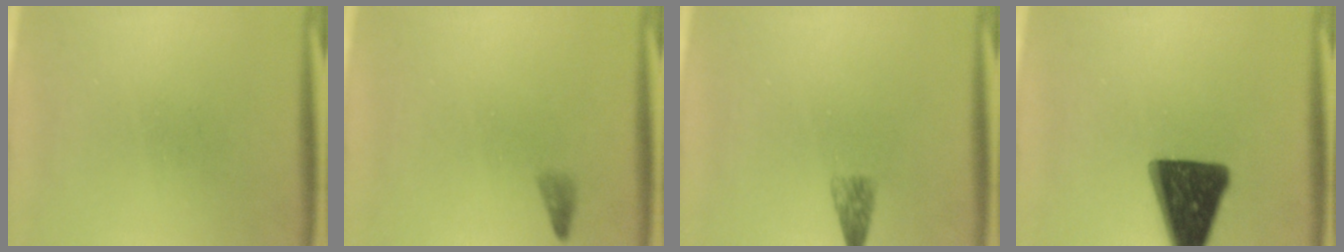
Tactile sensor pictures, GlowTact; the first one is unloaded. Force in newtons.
{"total": 0.9}
{"total": 2.0}
{"total": 15.8}